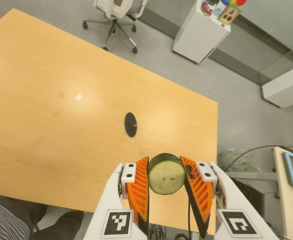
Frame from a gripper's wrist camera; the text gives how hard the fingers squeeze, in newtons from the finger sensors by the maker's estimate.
{"total": 11.3, "left": 10.4, "right": 12.2}